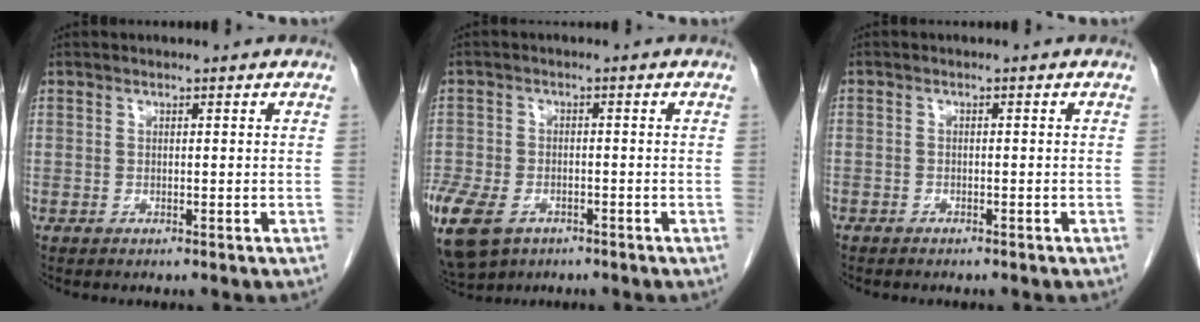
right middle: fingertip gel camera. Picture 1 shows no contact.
{"total": 21.4, "force": [-10.9, 14.6, 11.2], "torque": [-0.376, -0.042, -0.171]}
{"total": 1.3, "force": [-1.1, 0.7, 0.3], "torque": [-0.009, 0.001, -0.014]}